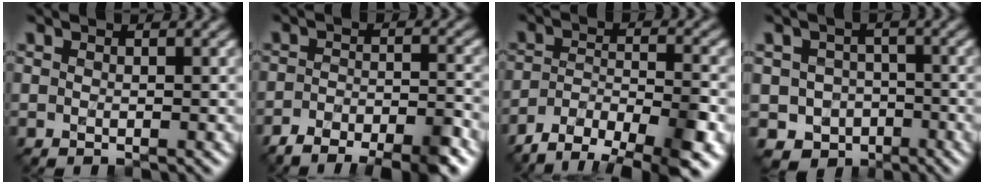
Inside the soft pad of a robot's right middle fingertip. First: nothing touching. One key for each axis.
{"total": 8.7, "fx": -6.5, "fy": 3.1, "fz": 5.0, "tx": -0.075, "ty": -0.025, "tz": -0.095}
{"total": 8.9, "fx": -6.5, "fy": 3.1, "fz": 5.3, "tx": -0.083, "ty": -0.003, "tz": -0.114}
{"total": 4.1, "fx": -1.9, "fy": 3.5, "fz": 0.9, "tx": -0.009, "ty": -0.001, "tz": -0.036}